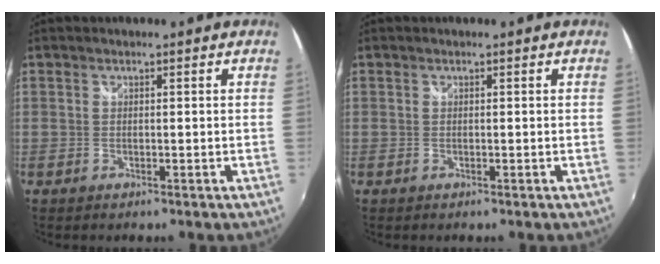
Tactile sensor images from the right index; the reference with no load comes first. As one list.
[{"total": 0.0}]